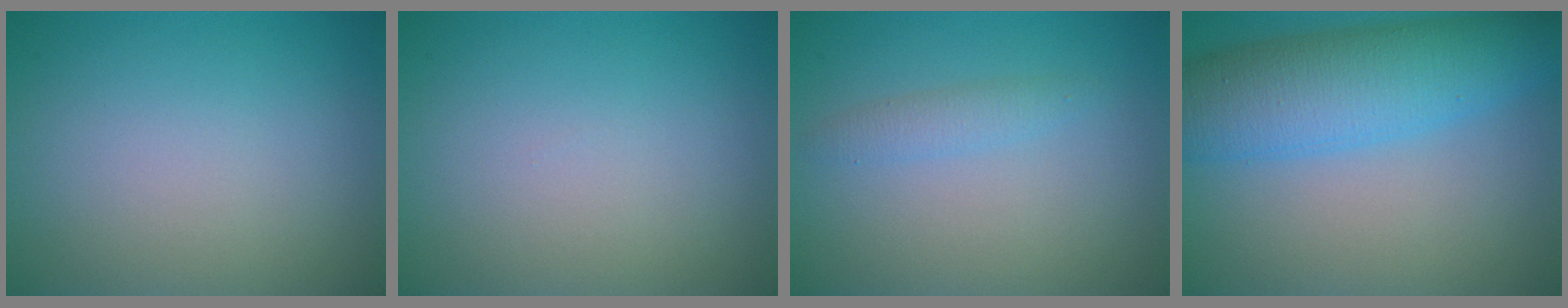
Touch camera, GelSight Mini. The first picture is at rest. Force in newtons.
{"total": 0.0}
{"total": 1.4, "press": 1.4, "slide": 0.0}
{"total": 8.2, "press": 8.2, "slide": 0.4}